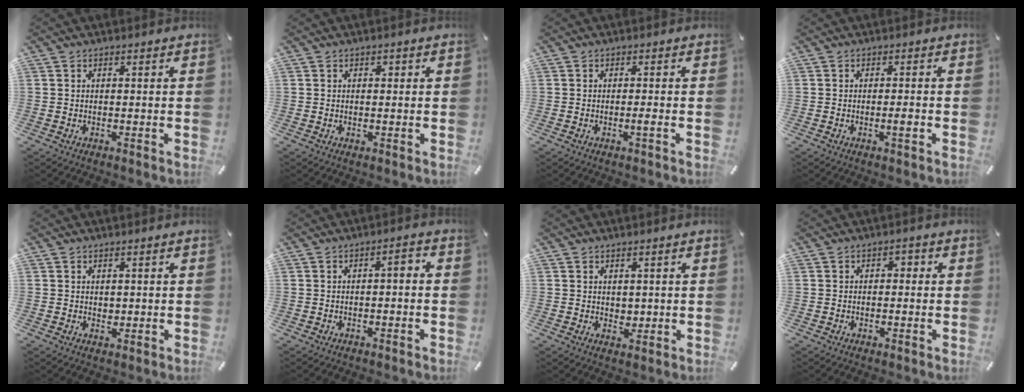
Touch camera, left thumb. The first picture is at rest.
{"total": 0.9, "force": [0.1, 0.8, 0.3], "torque": [-0.005, 0.005, 0.001]}
{"total": 1.6, "force": [-0.5, 0.0, 1.5], "torque": [-0.026, -0.005, -0.008]}
{"total": 2.3, "force": [-0.6, 0.4, 2.2], "torque": [-0.037, -0.001, -0.011]}
{"total": 1.1, "force": [0.4, 0.9, 0.3], "torque": [0.002, 0.000, 0.006]}
{"total": 2.9, "force": [-1.2, 1.2, 2.4], "torque": [-0.044, 0.014, -0.026]}
{"total": 2.1, "force": [0.9, 1.9, 0.3], "torque": [0.000, 0.001, 0.016]}
{"total": 1.8, "force": [-0.9, 1.4, 0.8], "torque": [-0.015, 0.009, -0.021]}